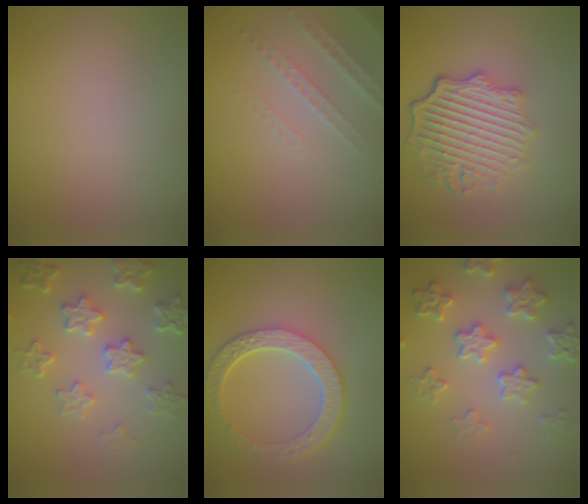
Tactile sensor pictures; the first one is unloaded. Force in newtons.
{"total": 2.5, "press": 2.4, "slide": 0.7}
{"total": 6.0, "press": 4.7, "slide": 3.8}
{"total": 5.1, "press": 4.2, "slide": 2.9}
{"total": 6.0, "press": 4.5, "slide": 3.9}
{"total": 4.0, "press": 3.9, "slide": 0.9}